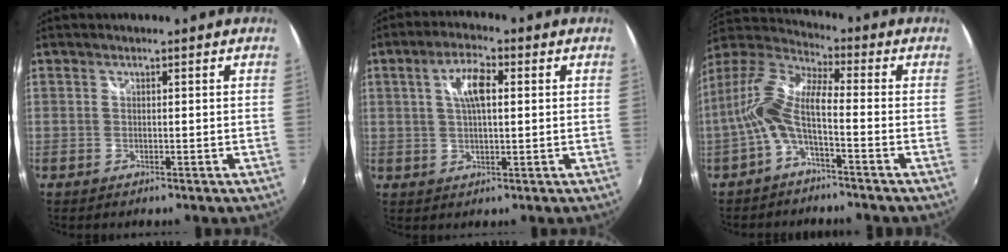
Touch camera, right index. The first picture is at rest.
{"total": 6.4, "force": [1.6, 2.4, 5.8], "torque": [-0.105, 0.011, 0.029]}
{"total": 10.2, "force": [-2.2, 2.8, 9.6], "torque": [-0.202, 0.013, -0.045]}